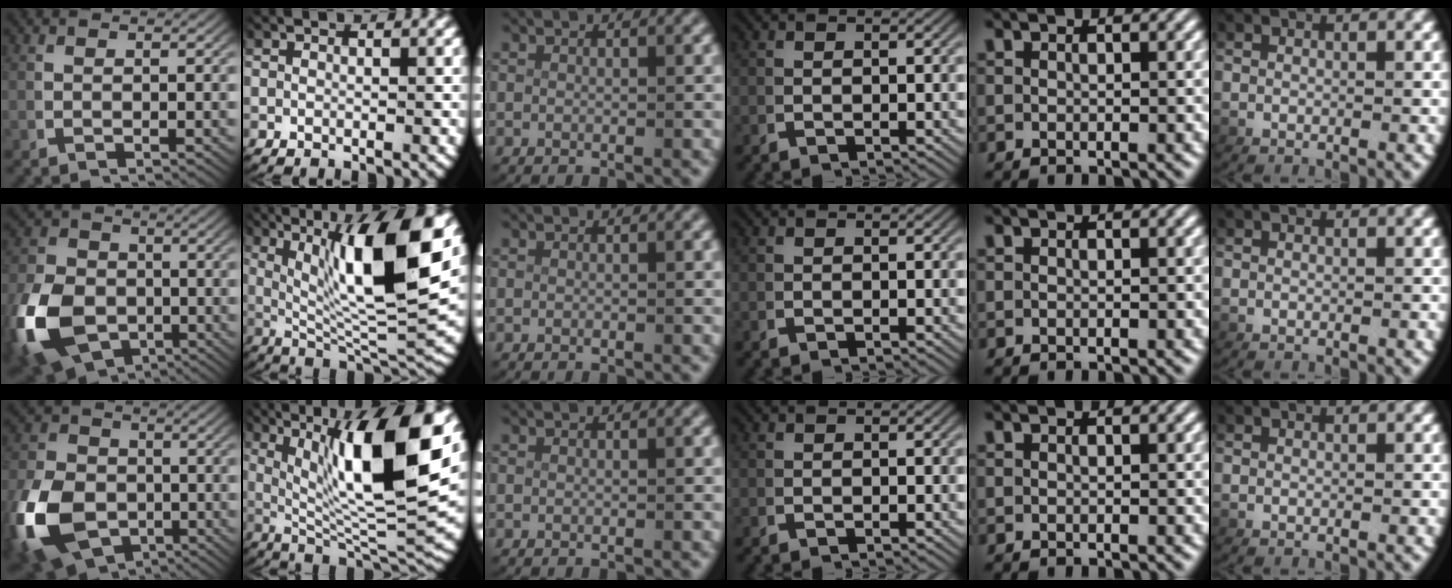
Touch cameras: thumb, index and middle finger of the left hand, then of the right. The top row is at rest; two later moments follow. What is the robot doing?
{"motion": "lift_and_place", "object": "scissors"}